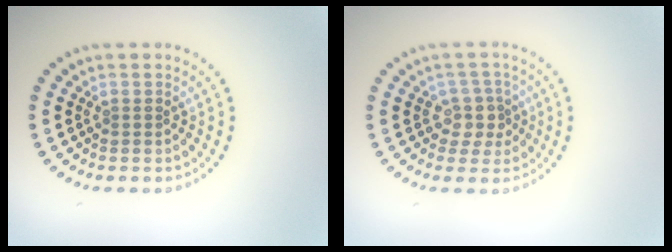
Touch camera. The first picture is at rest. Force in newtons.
{"total": 2.4, "press": 2.1, "slide": 1.2}